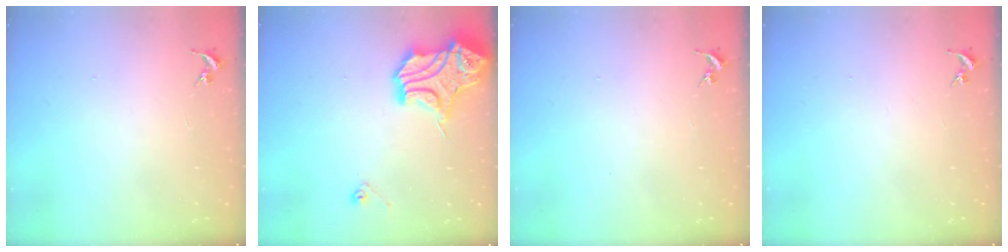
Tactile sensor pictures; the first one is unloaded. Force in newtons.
{"total": 16.5, "press": 16.4, "slide": 2.1}
{"total": 0.0}
{"total": 0.0}